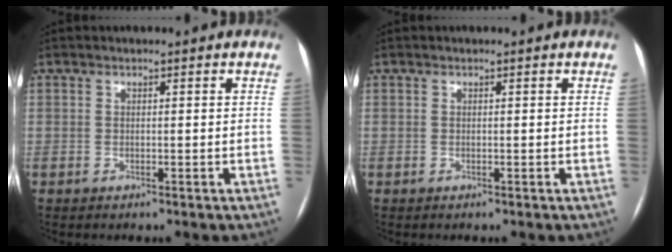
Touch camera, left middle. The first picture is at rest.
{"total": 0.0}